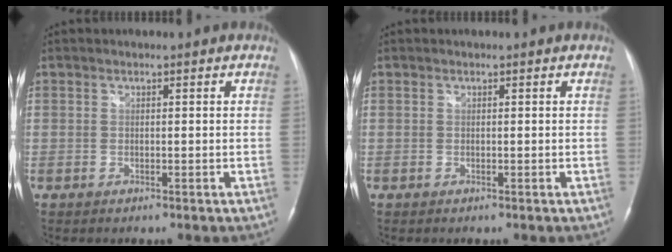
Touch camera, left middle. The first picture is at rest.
{"total": 0.0}